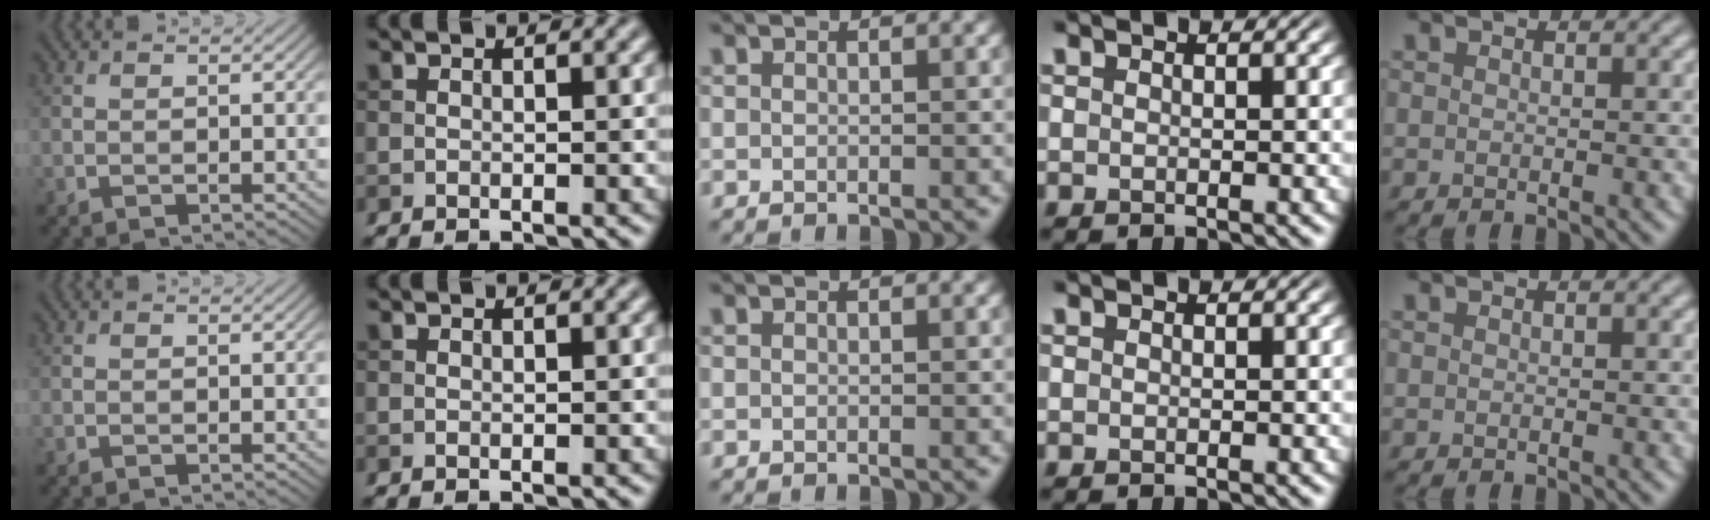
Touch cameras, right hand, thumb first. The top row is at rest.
{}